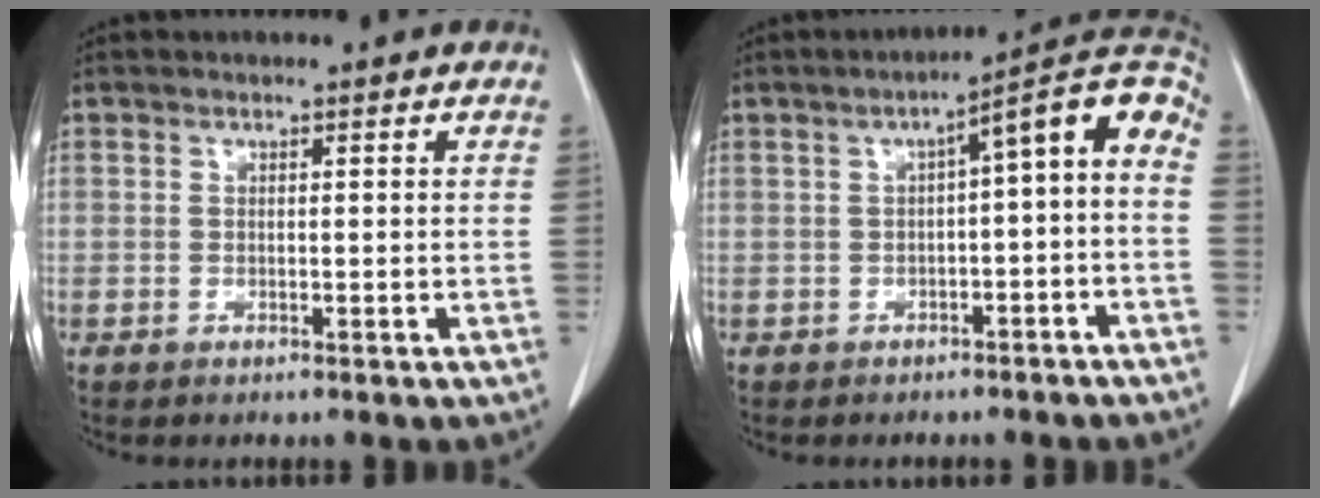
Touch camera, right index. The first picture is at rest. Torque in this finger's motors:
{"motor_torque": [0.59, -0.22, 0.18, 0.06]}